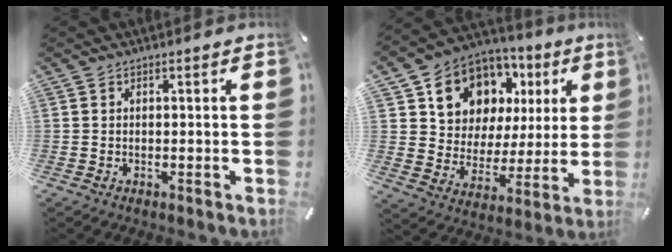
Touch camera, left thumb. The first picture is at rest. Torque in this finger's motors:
{"motor_torque": [2.56, 2.45, 0.76, 0.16, 0.13]}